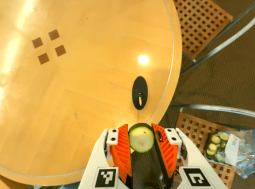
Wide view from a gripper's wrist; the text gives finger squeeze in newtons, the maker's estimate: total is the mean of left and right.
{"total": 8.5, "left": 8.1, "right": 8.9}